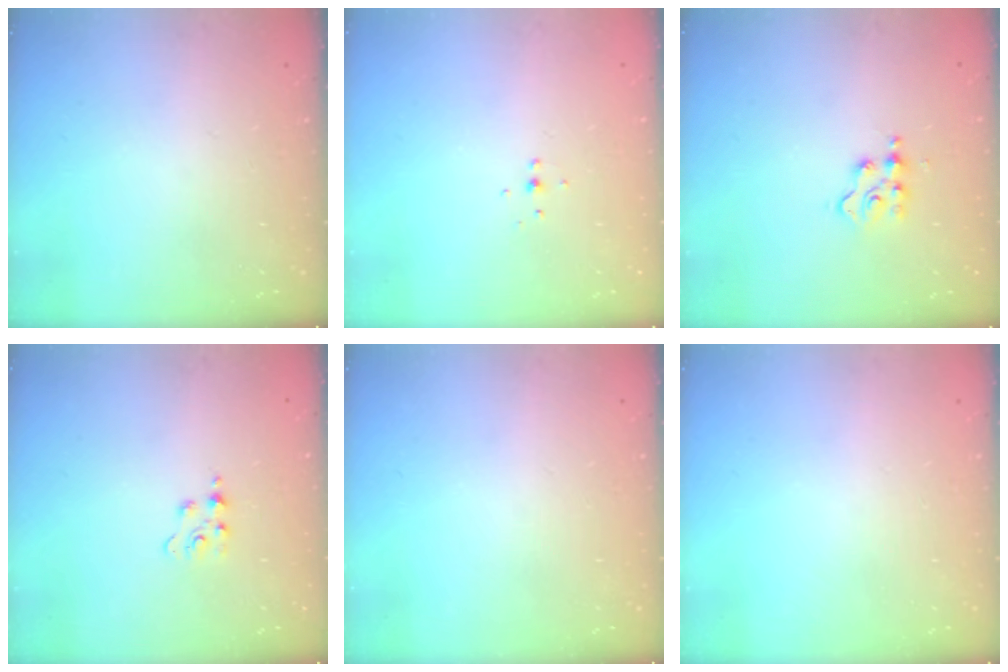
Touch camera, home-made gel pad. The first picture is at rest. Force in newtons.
{"total": 4.2, "press": 4.2, "slide": 0.7}
{"total": 3.0, "press": 3.0, "slide": 0.4}
{"total": 2.8, "press": 2.8, "slide": 0.4}
{"total": 0.0}
{"total": 0.0}